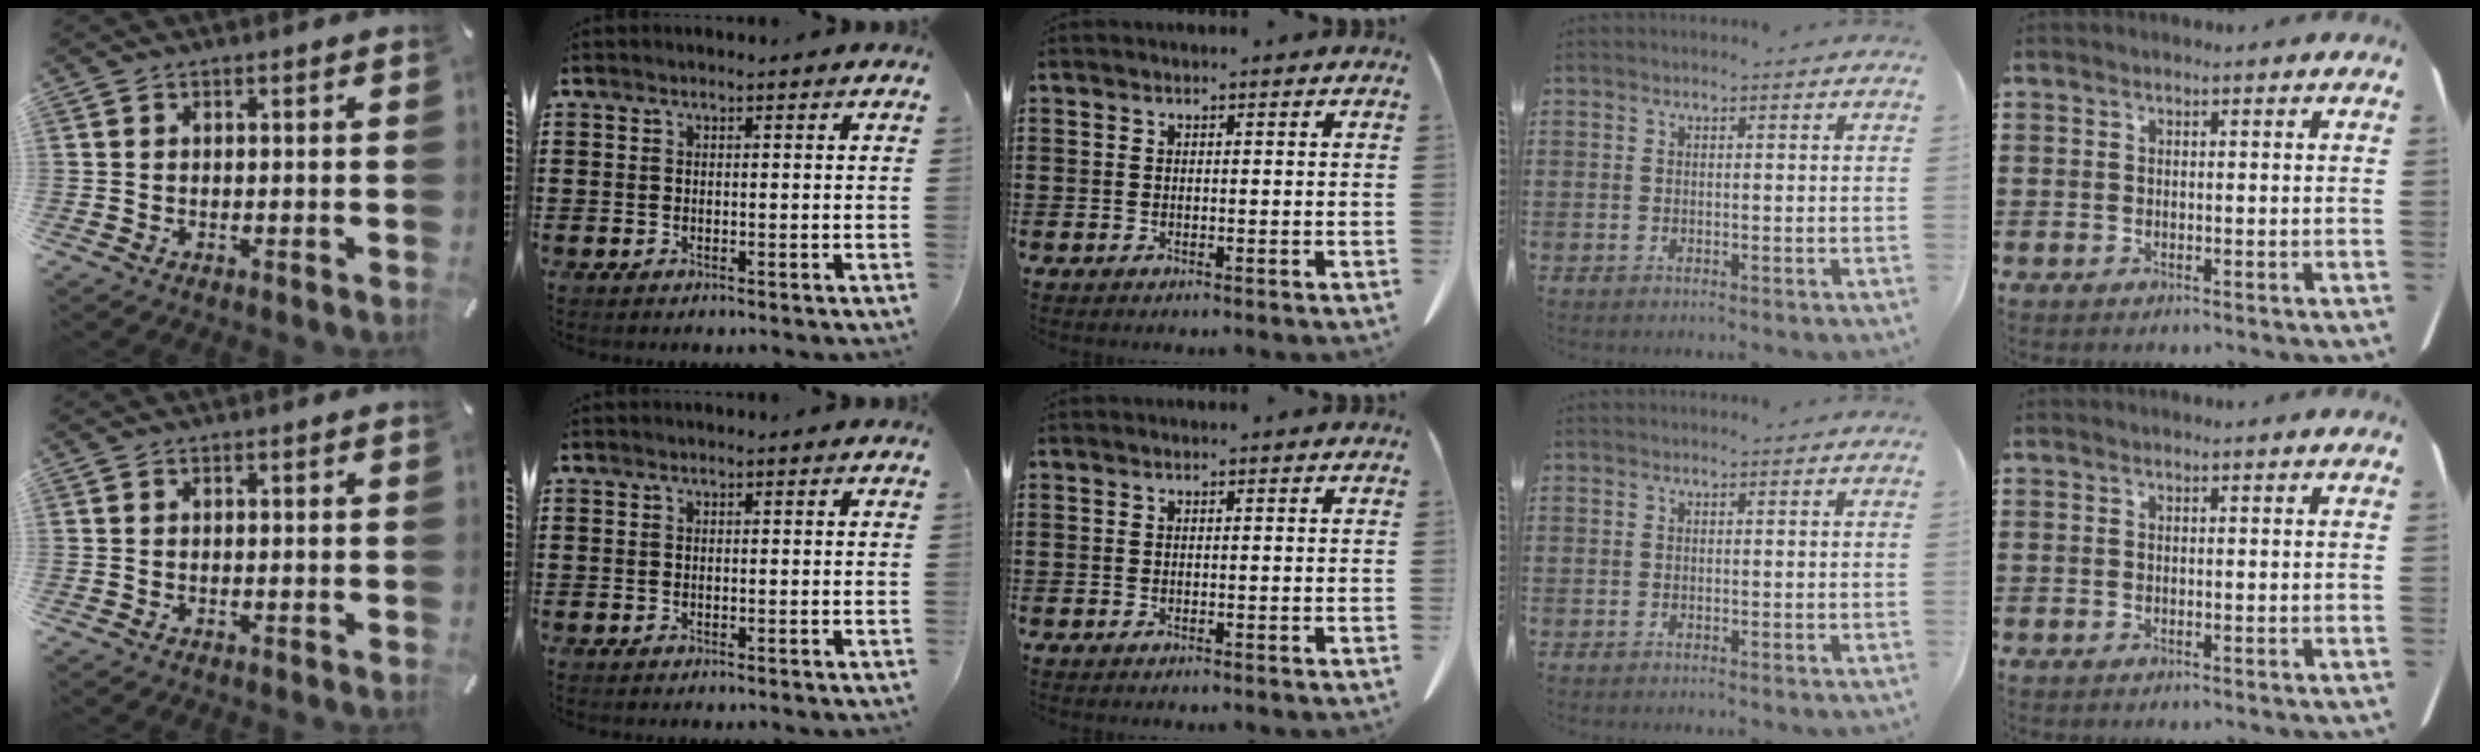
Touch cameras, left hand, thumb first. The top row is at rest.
{}